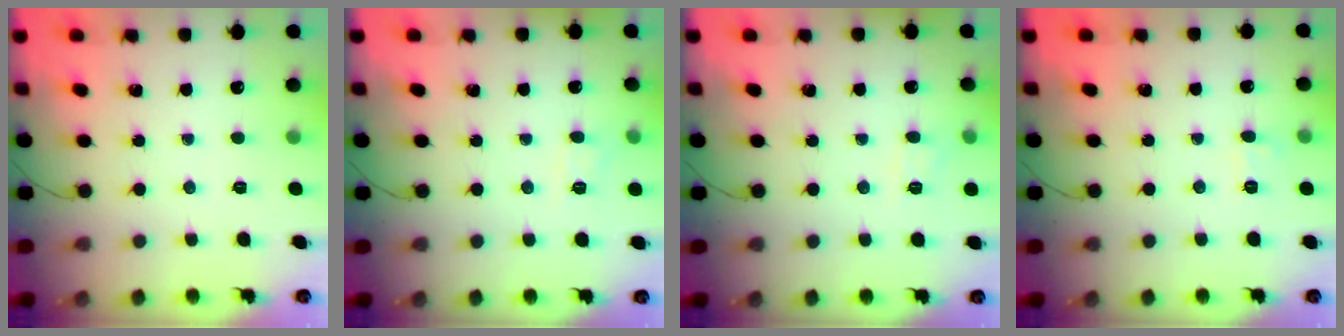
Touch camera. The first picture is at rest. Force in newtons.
{"total": 5.4, "press": 5.2, "slide": 1.3}
{"total": 5.4, "press": 5.2, "slide": 1.3}
{"total": 4.8, "press": 4.6, "slide": 1.3}